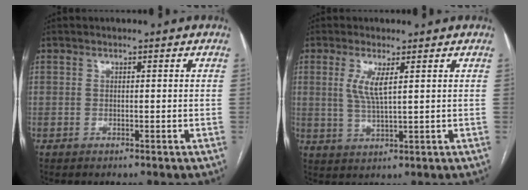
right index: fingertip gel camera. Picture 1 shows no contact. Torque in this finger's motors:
{"motor_torque": [0.71, 0.34, 0.31, 0.11]}